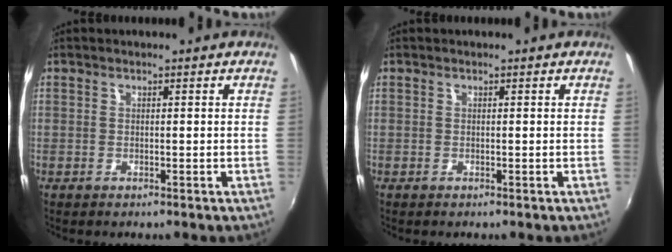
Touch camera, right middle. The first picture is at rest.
{"total": 0.0}